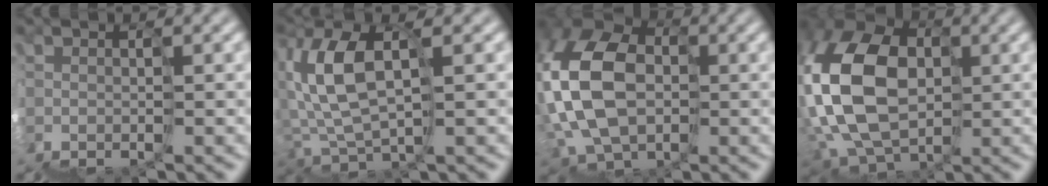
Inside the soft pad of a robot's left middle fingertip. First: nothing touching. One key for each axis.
{"total": 5.1, "fx": 3.8, "fy": 2.0, "fz": 2.8, "tx": -0.074, "ty": 0.045, "tz": 0.055}
{"total": 10.9, "fx": 2.1, "fy": 8.1, "fz": 7.1, "tx": -0.153, "ty": 0.036, "tz": 0.009}
{"total": 11.1, "fx": 2.7, "fy": 8.1, "fz": 7.1, "tx": -0.161, "ty": 0.051, "tz": 0.021}